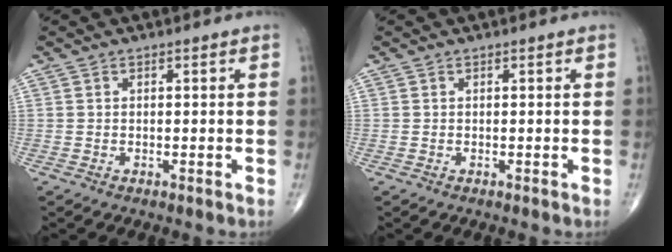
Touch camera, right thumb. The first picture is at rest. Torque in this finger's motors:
{"motor_torque": [0.24, 0.09, -0.03, -0.24, 0.01]}